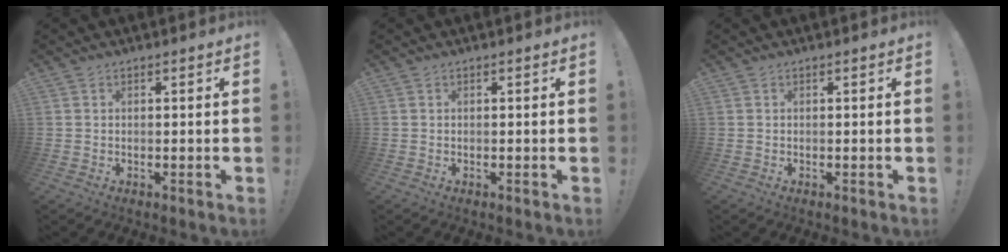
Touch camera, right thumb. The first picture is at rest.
{"total": 0.0}
{"total": 0.0}